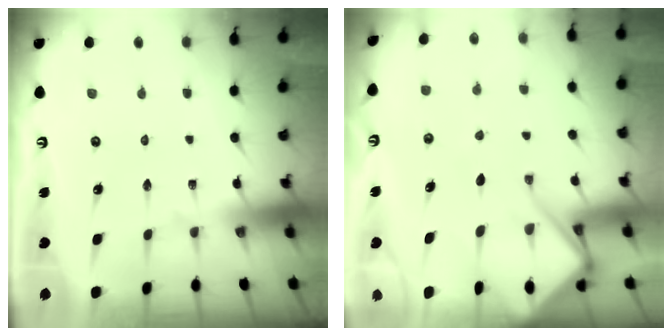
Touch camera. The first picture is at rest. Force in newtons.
{"total": 10.4, "press": 10.3, "slide": 0.8}